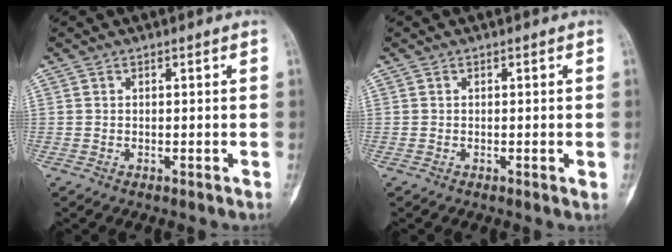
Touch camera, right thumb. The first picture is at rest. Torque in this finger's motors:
{"motor_torque": [-0.17, 0.12, -0.01, -0.15, 0.03]}